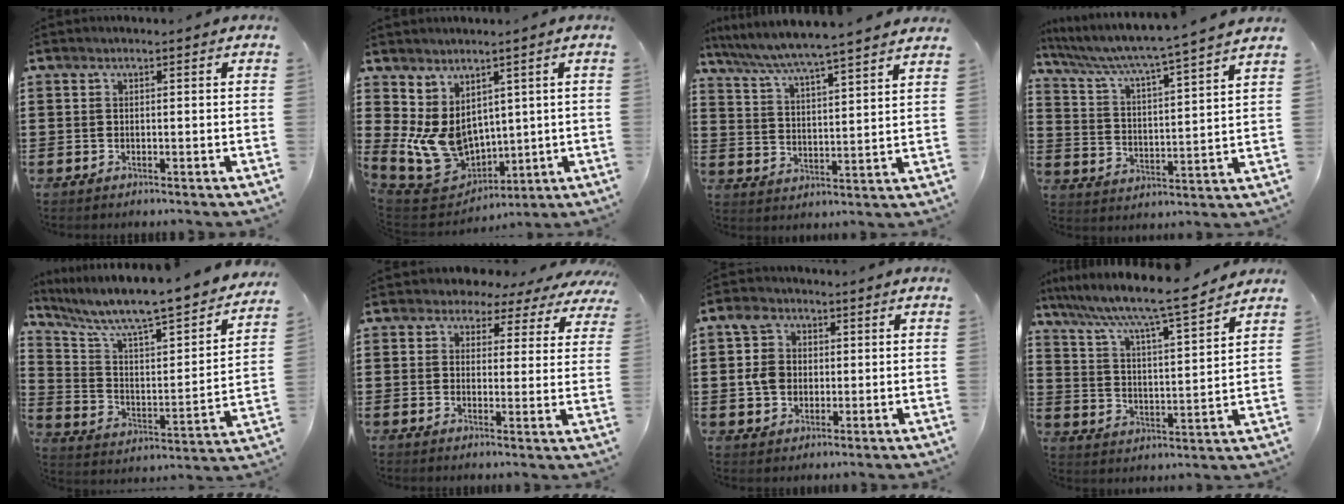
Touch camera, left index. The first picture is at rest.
{"total": 10.3, "force": [0.3, 8.4, 5.9], "torque": [-0.156, -0.012, 0.014]}
{"total": 5.5, "force": [5.2, -0.8, 1.7], "torque": [-0.058, -0.036, 0.083]}
{"total": 4.8, "force": [4.2, -0.9, 2.1], "torque": [-0.063, -0.039, 0.060]}
{"total": 7.0, "force": [6.2, 0.4, 3.2], "torque": [-0.095, -0.063, 0.096]}
{"total": 3.1, "force": [2.5, 1.8, 0.5], "torque": [-0.029, -0.008, 0.041]}
{"total": 6.1, "force": [0.8, 5.3, 3.0], "torque": [-0.089, 0.013, 0.011]}
{"total": 7.0, "force": [5.9, 0.0, 3.7], "torque": [-0.096, -0.040, 0.090]}